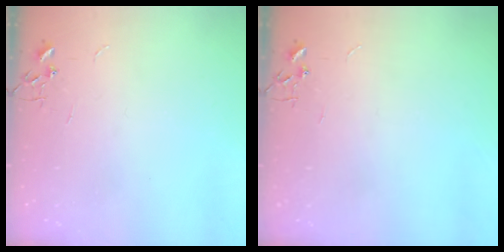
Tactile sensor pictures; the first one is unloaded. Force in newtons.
{"total": 0.0}